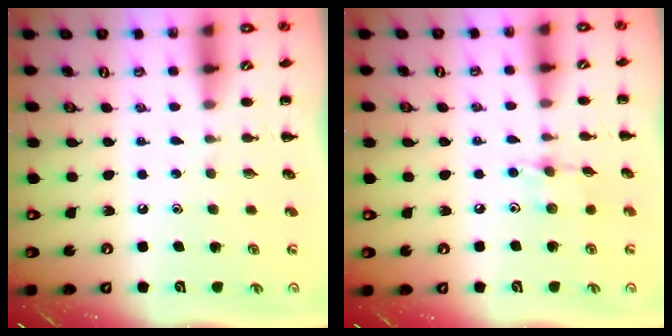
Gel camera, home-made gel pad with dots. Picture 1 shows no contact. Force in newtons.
{"total": 6.1, "press": 6.0, "slide": 0.8}